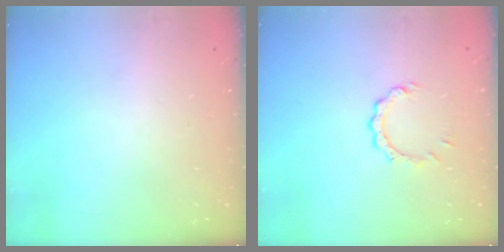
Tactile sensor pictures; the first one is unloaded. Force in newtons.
{"total": 3.5, "press": 3.5, "slide": 0.4}